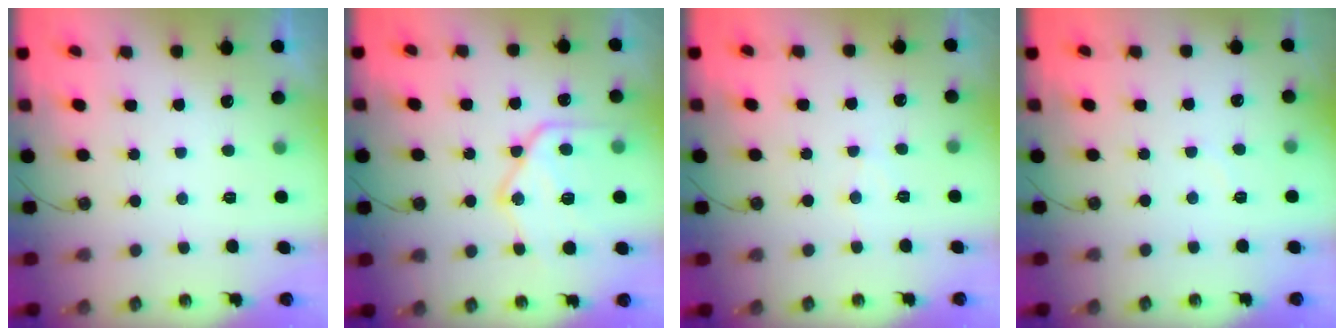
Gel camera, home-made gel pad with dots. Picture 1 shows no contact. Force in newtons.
{"total": 19.0, "press": 18.9, "slide": 1.9}
{"total": 4.7, "press": 4.6, "slide": 0.7}
{"total": 3.5, "press": 3.5, "slide": 0.5}